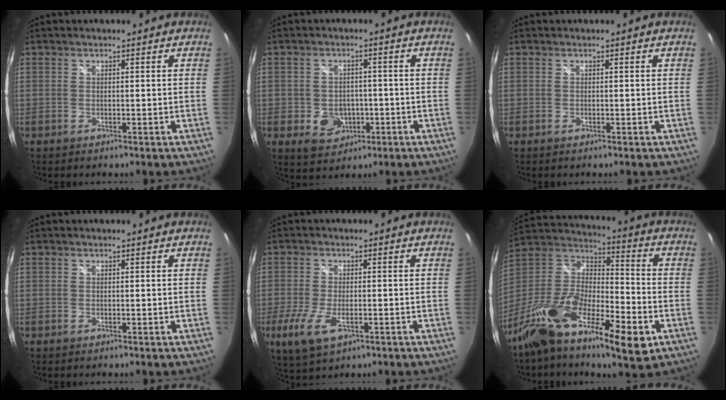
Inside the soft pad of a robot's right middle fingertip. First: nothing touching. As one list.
[{"total": 6.4, "force": [-2.0, 5.6, 2.6], "torque": [-0.063, 0.005, -0.014]}, {"total": 0.0}, {"total": 0.0}, {"total": 8.2, "force": [-3.4, 3.7, 6.5], "torque": [-0.148, -0.022, -0.059]}, {"total": 21.7, "force": [-10.9, 7.5, 17.2], "torque": [-0.316, -0.029, -0.202]}]